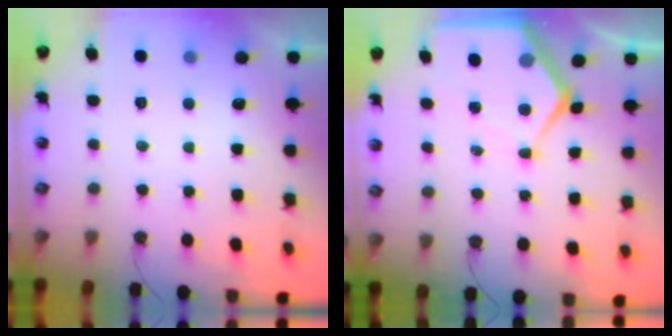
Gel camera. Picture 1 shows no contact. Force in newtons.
{"total": 11.1, "press": 11.1, "slide": 1.2}